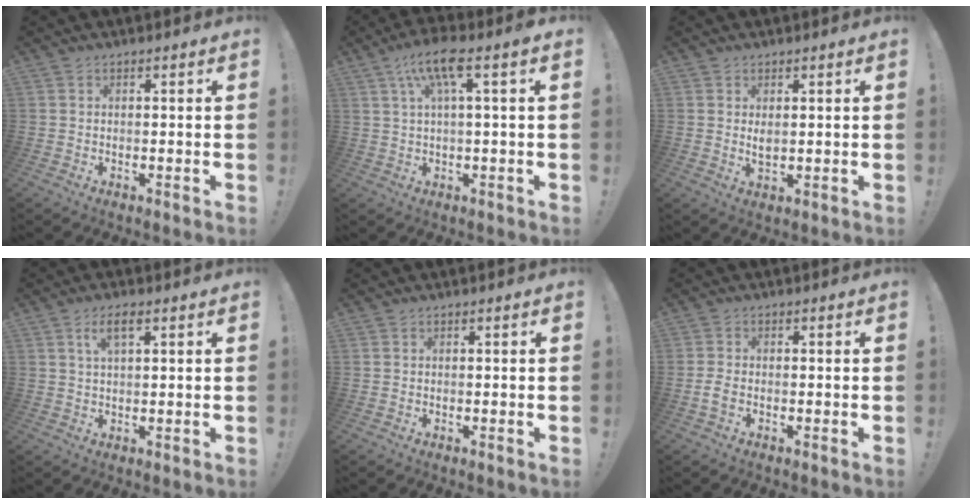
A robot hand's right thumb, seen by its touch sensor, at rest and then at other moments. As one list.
[{"total": 9.5, "force": [3.0, 1.8, 8.9], "torque": [-0.146, -0.005, 0.047]}, {"total": 2.6, "force": [1.1, 1.1, 2.0], "torque": [-0.025, -0.009, 0.016]}, {"total": 3.0, "force": [1.2, 1.6, 2.3], "torque": [-0.035, 0.002, 0.017]}, {"total": 0.0}, {"total": 2.8, "force": [-1.1, 1.5, 2.1], "torque": [-0.045, 0.008, -0.018]}]